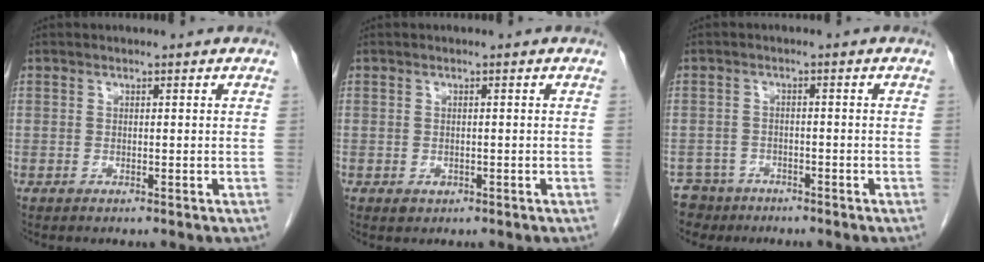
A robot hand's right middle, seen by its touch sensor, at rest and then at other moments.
{"total": 1.1, "force": [-0.4, 0.9, 0.5], "torque": [-0.010, 0.000, 0.001]}
{"total": 4.6, "force": [-3.6, 2.8, -0.6], "torque": [0.011, 0.001, -0.065]}